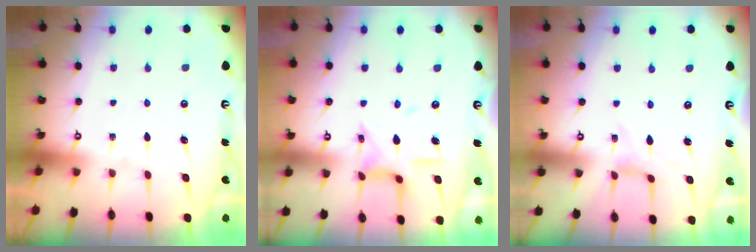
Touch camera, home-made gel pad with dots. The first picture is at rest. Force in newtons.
{"total": 10.8, "press": 10.7, "slide": 0.9}
{"total": 0.0}